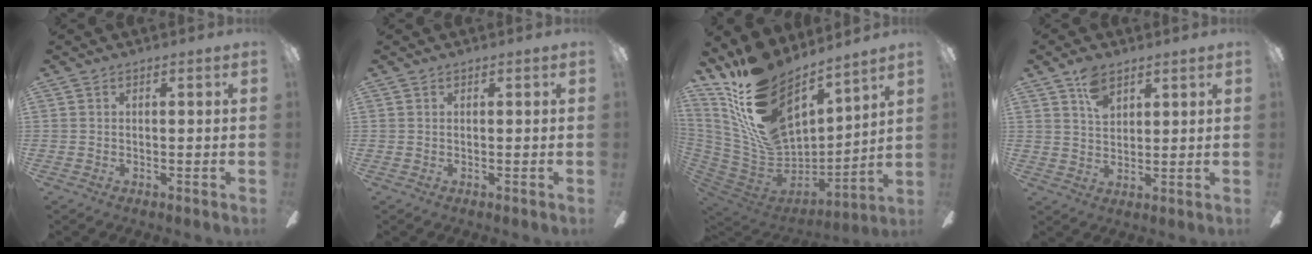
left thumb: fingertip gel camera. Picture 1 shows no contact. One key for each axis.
{"total": 0.0}
{"total": 22.6, "fx": 15.6, "fy": 11.0, "fz": 12.2, "tx": -0.267, "ty": -0.105, "tz": 0.284}
{"total": 6.1, "fx": 3.8, "fy": 3.5, "fz": 3.3, "tx": -0.059, "ty": -0.006, "tz": 0.068}